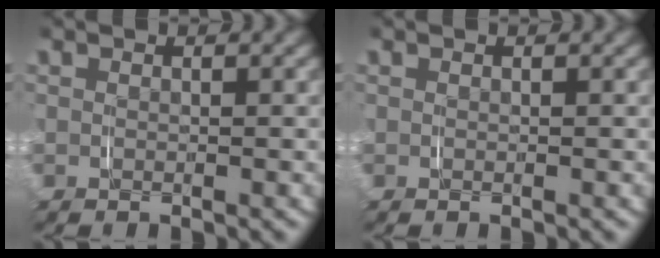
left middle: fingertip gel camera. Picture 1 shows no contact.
{"total": 0.0}